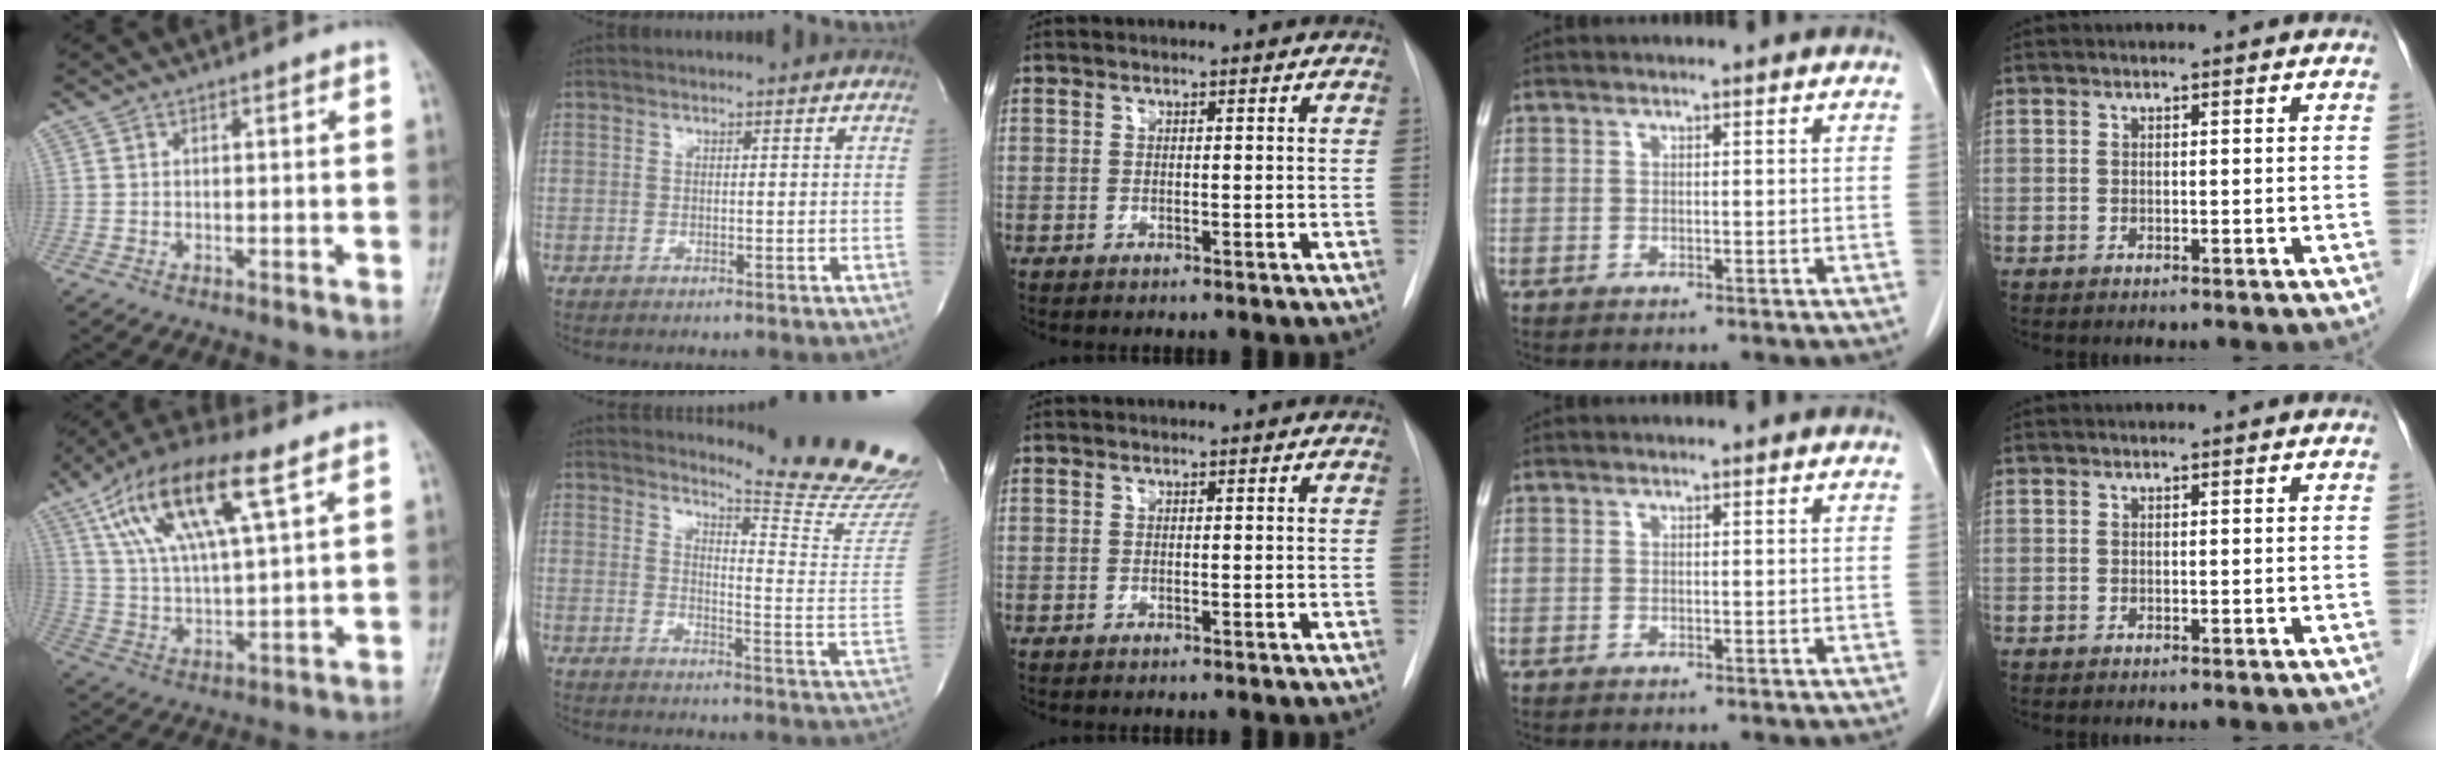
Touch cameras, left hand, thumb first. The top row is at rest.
{"thumb": {"total": 18.2, "force": [8.7, 5.8, 14.8], "torque": [-0.274, -0.009, 0.160]}, "index": {"total": 16.0, "force": [15.5, -1.6, 3.6], "torque": [-0.058, -0.165, 0.173]}}